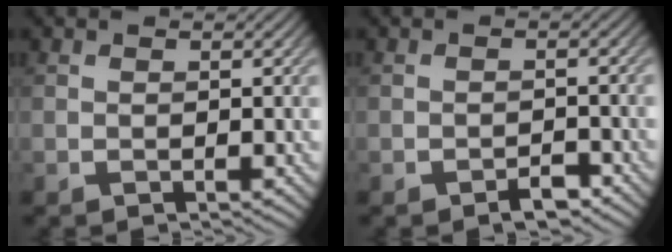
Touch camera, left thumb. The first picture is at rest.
{"total": 2.1, "force": [-1.5, 0.8, 1.1], "torque": [-0.012, 0.002, -0.026]}